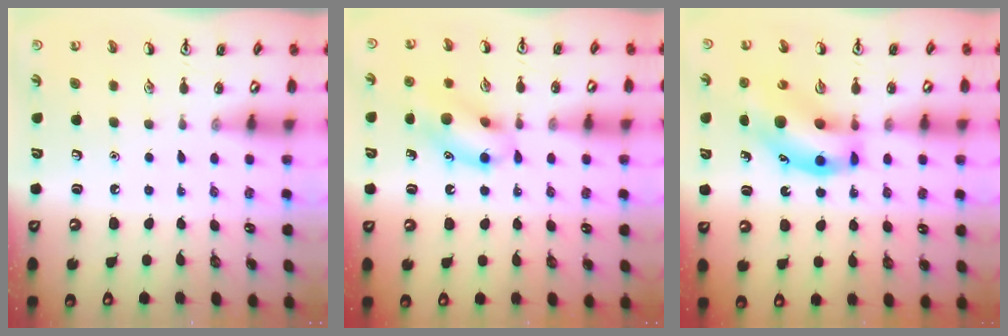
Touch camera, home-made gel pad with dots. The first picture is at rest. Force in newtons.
{"total": 13.1, "press": 13.1, "slide": 1.1}
{"total": 14.8, "press": 14.3, "slide": 3.9}